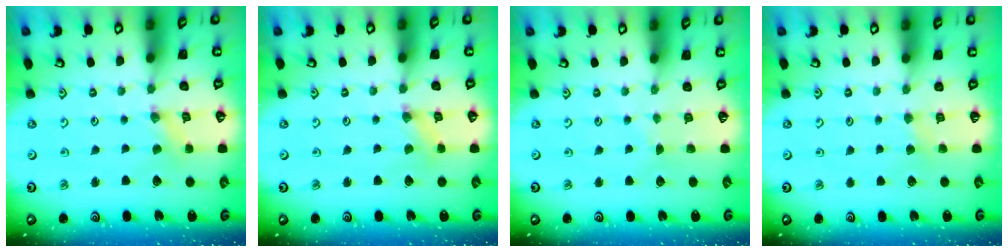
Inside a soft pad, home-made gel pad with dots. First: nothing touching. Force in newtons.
{"total": 0.8, "press": 0.7, "slide": 0.3}
{"total": 1.7, "press": 1.7, "slide": 0.2}
{"total": 2.2, "press": 2.2, "slide": 0.4}